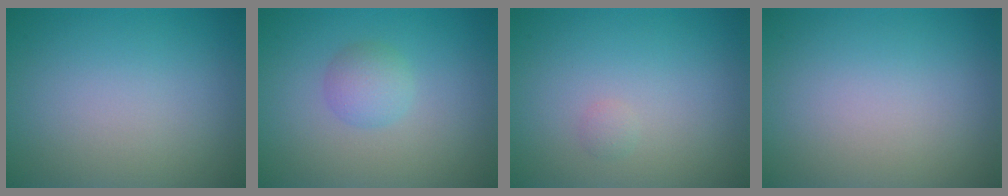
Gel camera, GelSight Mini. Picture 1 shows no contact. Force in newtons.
{"total": 2.0, "press": 2.0, "slide": 0.0}
{"total": 0.6, "press": 0.6, "slide": 0.0}
{"total": 0.0}